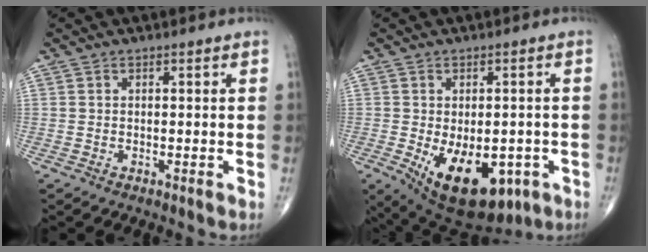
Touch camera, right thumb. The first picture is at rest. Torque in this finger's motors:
{"motor_torque": [0.04, 0.94, 0.27, -0.27, 0.15]}